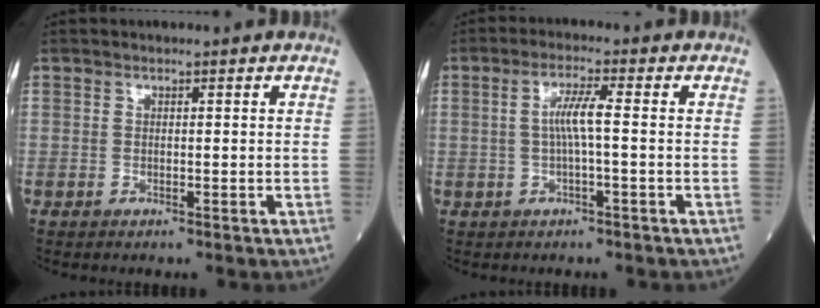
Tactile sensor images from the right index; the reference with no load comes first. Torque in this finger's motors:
{"motor_torque": [0.78, -0.02, 0.34, 0.11]}